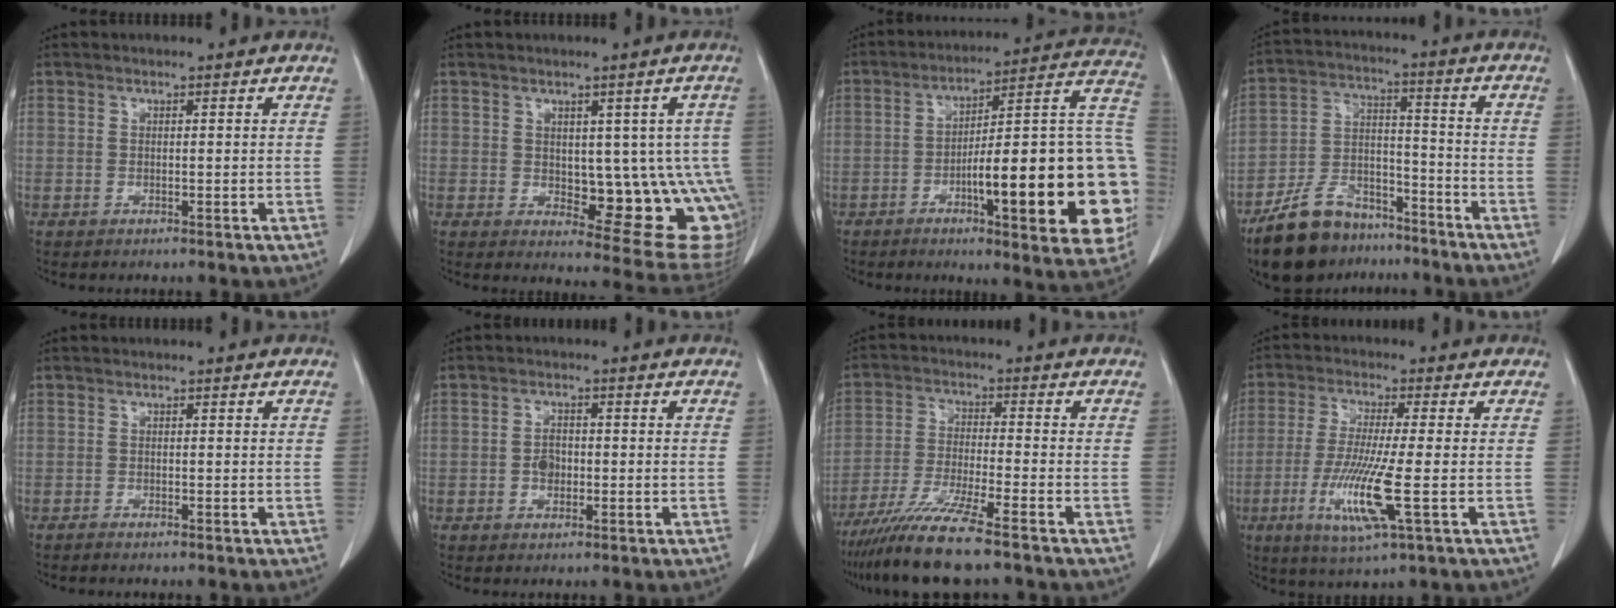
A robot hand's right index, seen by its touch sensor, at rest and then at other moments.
{"total": 13.3, "force": [-0.6, 5.8, 11.9], "torque": [-0.110, 0.001, 0.009]}
{"total": 26.6, "force": [-6.0, 4.5, 25.5], "torque": [-0.265, 0.018, -0.078]}
{"total": 12.6, "force": [-9.7, 6.0, 5.2], "torque": [-0.101, 0.013, -0.167]}
{"total": 1.0, "force": [-0.9, 0.0, 0.5], "torque": [-0.010, -0.002, -0.012]}
{"total": 2.7, "force": [-0.6, 1.7, 2.0], "torque": [-0.034, 0.004, -0.010]}
{"total": 10.9, "force": [-8.5, -0.6, 6.8], "torque": [-0.126, -0.036, -0.151]}
{"total": 10.7, "force": [-3.1, 0.1, 10.3], "torque": [-0.212, -0.026, -0.062]}